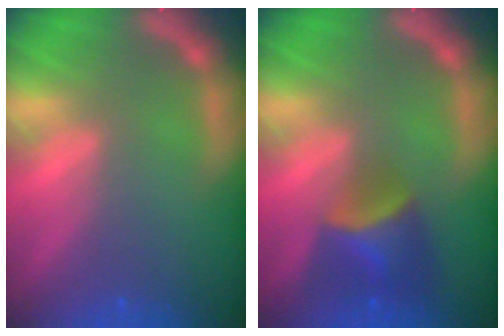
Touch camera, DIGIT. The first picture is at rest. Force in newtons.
{"total": 5.0}